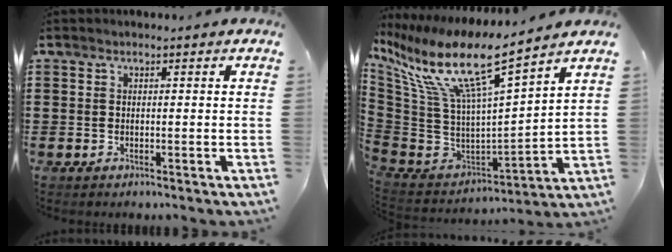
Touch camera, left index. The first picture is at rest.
{"total": 13.1, "force": [7.9, 2.2, 10.2], "torque": [-0.238, -0.059, 0.125]}